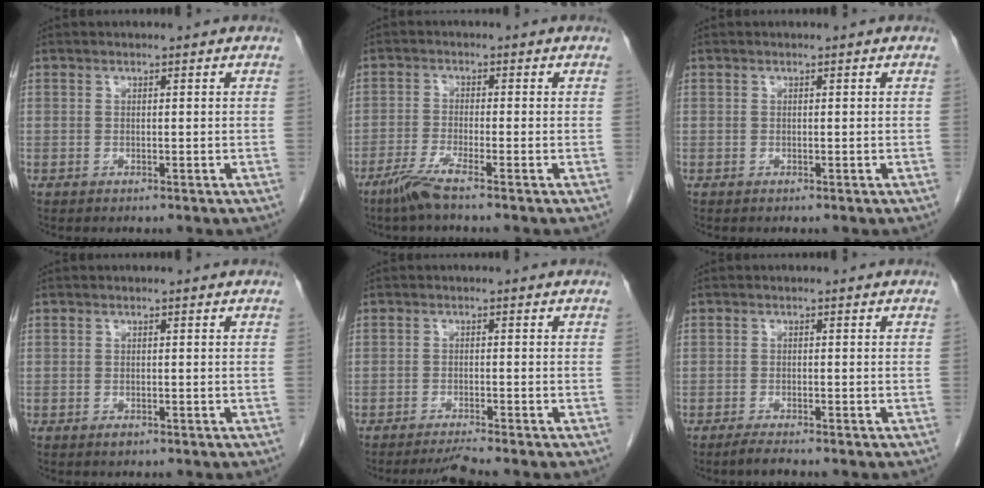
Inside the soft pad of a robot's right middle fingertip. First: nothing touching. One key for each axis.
{"total": 4.0, "fx": -3.0, "fy": -0.5, "fz": 2.7, "tx": -0.061, "ty": -0.012, "tz": -0.067}
{"total": 0.0}
{"total": 0.6, "fx": -0.4, "fy": 0.2, "fz": 0.4, "tx": -0.006, "ty": 0.000, "tz": -0.005}
{"total": 2.6, "fx": -2.3, "fy": -1.2, "fz": 0.4, "tx": -0.019, "ty": -0.016, "tz": -0.041}
{"total": 1.9, "fx": -1.6, "fy": -0.2, "fz": 0.9, "tx": -0.029, "ty": -0.008, "tz": -0.030}